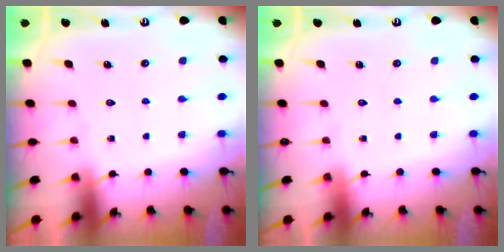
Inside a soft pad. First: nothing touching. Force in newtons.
{"total": 0.0}